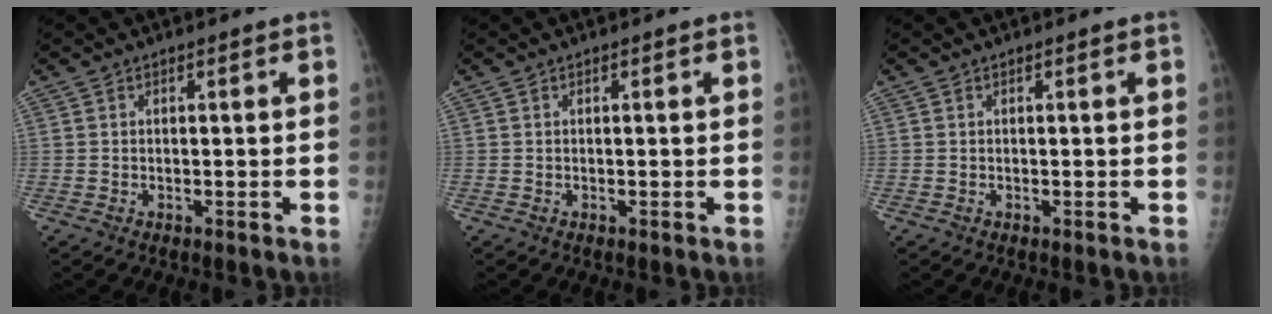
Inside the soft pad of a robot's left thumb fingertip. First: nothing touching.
{"total": 0.0}
{"total": 0.0}